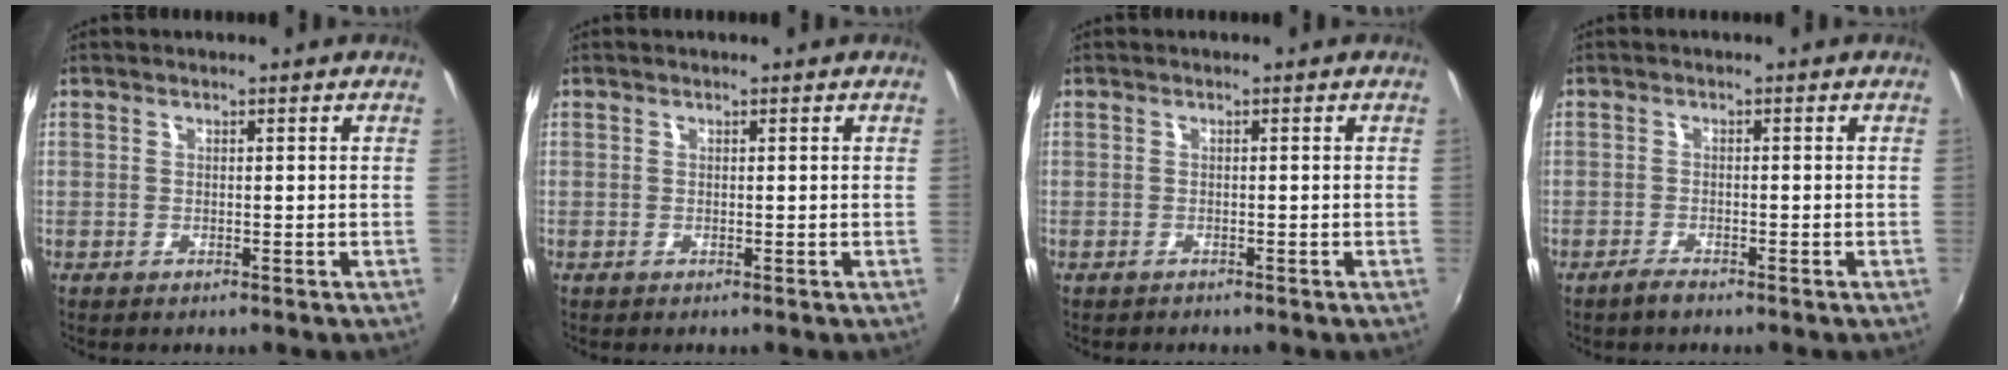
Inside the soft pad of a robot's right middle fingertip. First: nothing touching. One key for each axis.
{"total": 0.0}
{"total": 0.8, "fx": -0.8, "fy": 0.4, "fz": 0.1, "tx": -0.006, "ty": -0.002, "tz": -0.012}
{"total": 2.0, "fx": -1.8, "fy": 0.6, "fz": 0.8, "tx": -0.023, "ty": -0.004, "tz": -0.035}